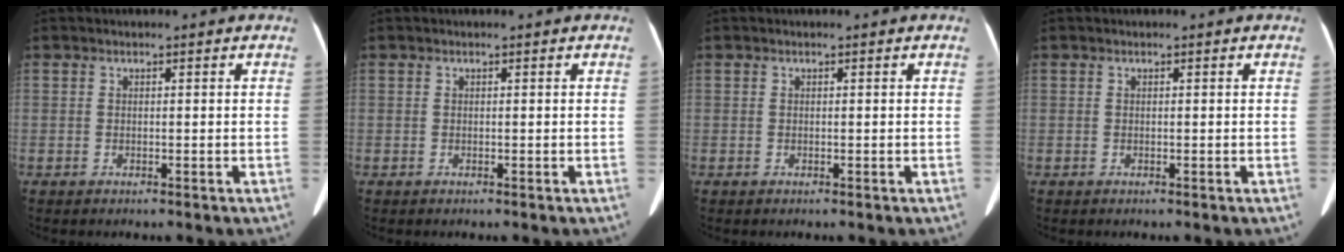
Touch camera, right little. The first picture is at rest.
{"total": 0.0}
{"total": 0.0}
{"total": 0.0}